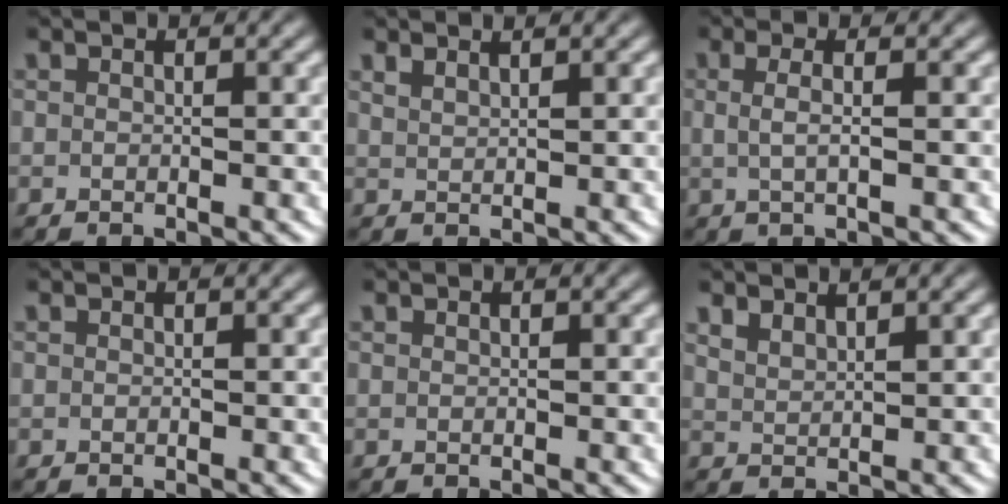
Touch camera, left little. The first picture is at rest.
{"total": 1.3, "force": [1.2, -0.4, 0.2], "torque": [-0.003, -0.005, 0.031]}
{"total": 2.4, "force": [0.3, 0.6, 2.3], "torque": [-0.043, -0.002, 0.009]}
{"total": 0.0}
{"total": 0.0}
{"total": 1.8, "force": [1.7, 0.2, 0.4], "torque": [-0.012, -0.008, 0.041]}